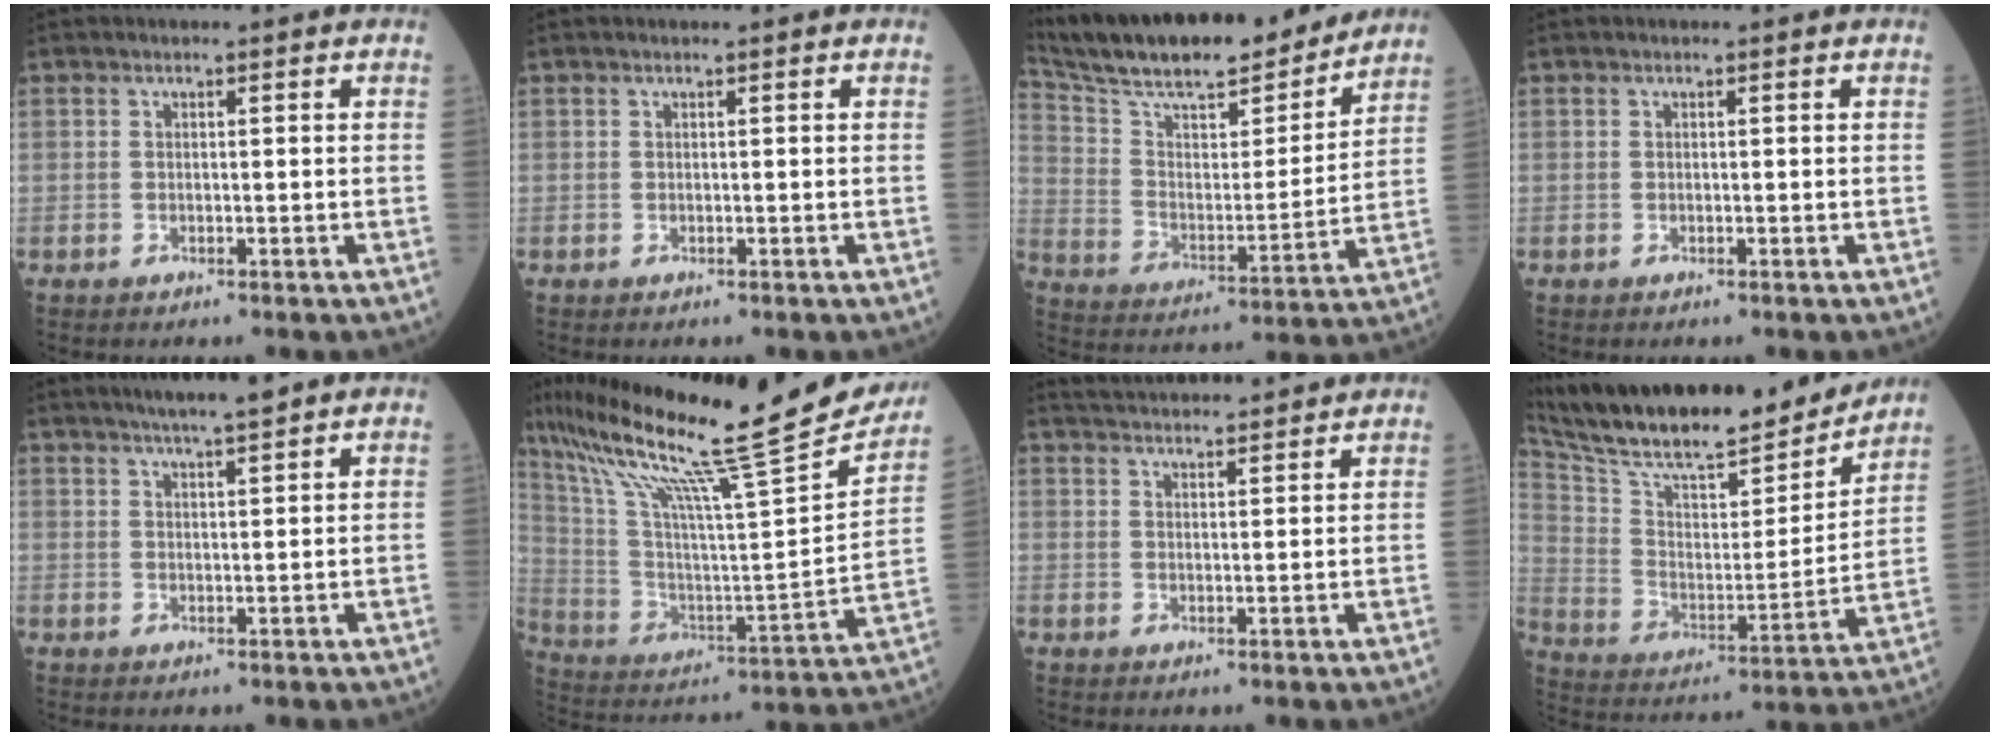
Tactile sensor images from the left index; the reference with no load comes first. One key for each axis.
{"total": 0.0}
{"total": 22.4, "fx": 19.8, "fy": 3.4, "fz": 9.8, "tx": -0.173, "ty": -0.004, "tz": 0.308}
{"total": 0.0}
{"total": 5.1, "fx": 4.2, "fy": -0.2, "fz": 2.9, "tx": -0.048, "ty": 0.014, "tz": 0.072}
{"total": 31.2, "fx": 25.7, "fy": 1.0, "fz": 17.8, "tx": -0.316, "ty": -0.060, "tz": 0.378}
{"total": 10.5, "fx": 10.0, "fy": 0.9, "fz": 3.1, "tx": -0.054, "ty": 0.021, "tz": 0.142}
{"total": 25.5, "fx": 22.2, "fy": 4.5, "fz": 11.8, "tx": -0.210, "ty": -0.014, "tz": 0.336}